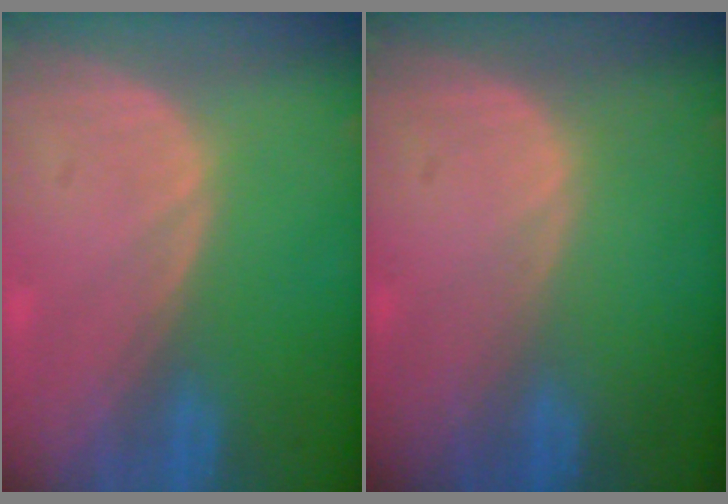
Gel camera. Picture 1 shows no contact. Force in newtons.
{"total": 0.0}